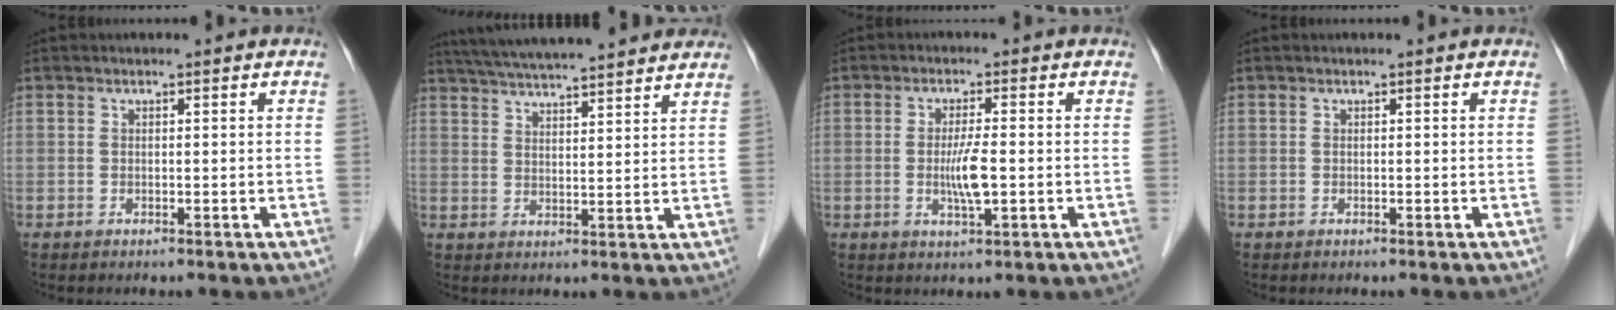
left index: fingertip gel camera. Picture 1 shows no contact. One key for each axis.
{"total": 18.6, "fx": 16.6, "fy": 1.7, "fz": 8.2, "tx": -0.137, "ty": 0.044, "tz": 0.233}
{"total": 4.4, "fx": -0.6, "fy": 0.3, "fz": 4.3, "tx": -0.088, "ty": -0.008, "tz": -0.011}
{"total": 0.0}